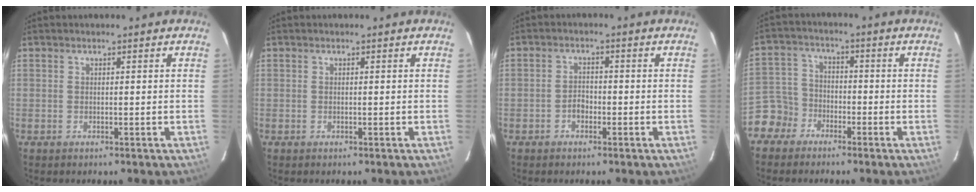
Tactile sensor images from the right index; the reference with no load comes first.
{"total": 0.0}
{"total": 2.2, "force": [-1.1, 1.6, 1.1], "torque": [-0.021, 0.008, -0.020]}
{"total": 6.3, "force": [-4.1, 4.8, 0.2], "torque": [-0.015, 0.028, -0.089]}